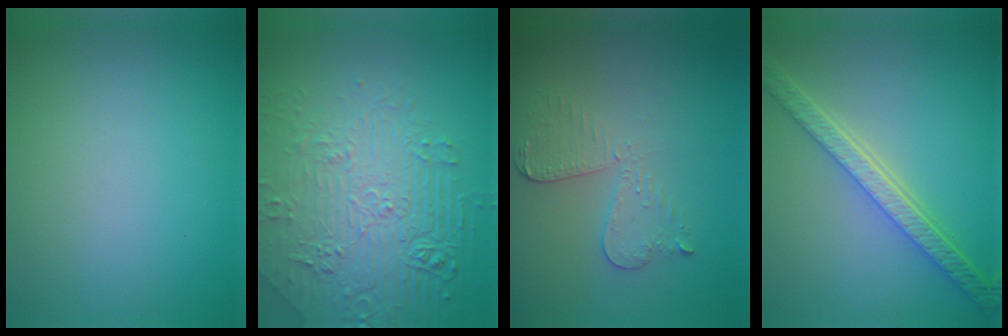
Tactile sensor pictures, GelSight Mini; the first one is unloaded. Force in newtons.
{"total": 7.2, "press": 5.7, "slide": 4.4}
{"total": 3.0, "press": 2.7, "slide": 1.2}
{"total": 5.8, "press": 4.5, "slide": 3.6}